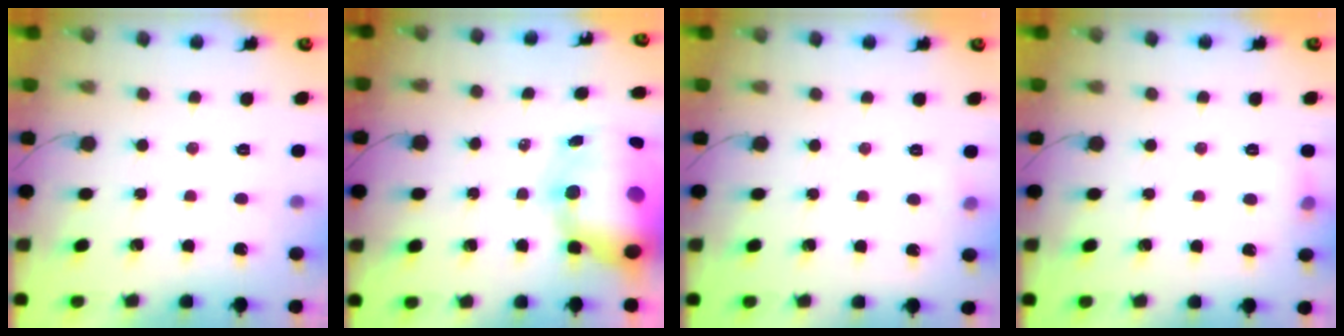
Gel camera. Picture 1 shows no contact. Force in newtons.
{"total": 18.2, "press": 17.7, "slide": 4.4}
{"total": 3.0, "press": 2.8, "slide": 1.1}
{"total": 5.3, "press": 5.0, "slide": 1.7}